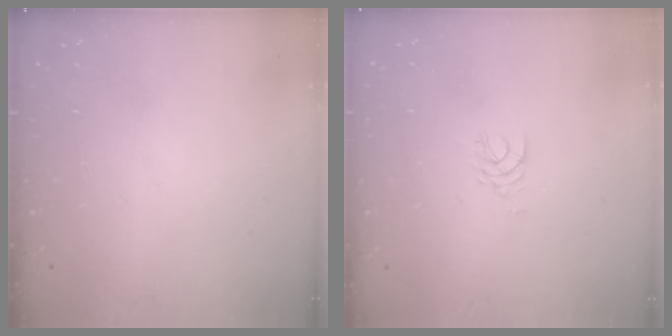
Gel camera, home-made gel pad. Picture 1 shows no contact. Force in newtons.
{"total": 2.5, "press": 2.5, "slide": 0.2}